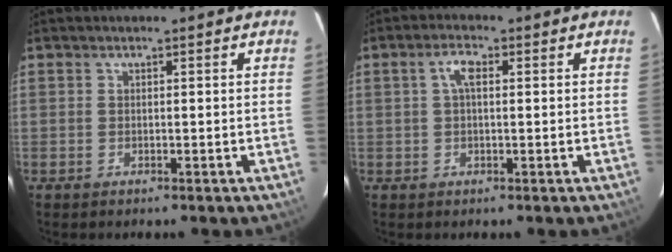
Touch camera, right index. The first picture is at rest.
{"total": 3.1, "force": [0.7, 1.2, 2.7], "torque": [-0.056, 0.011, 0.012]}